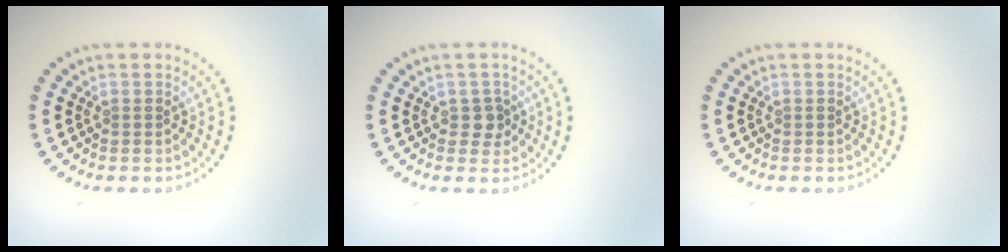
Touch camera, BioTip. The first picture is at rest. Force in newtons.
{"total": 1.3, "press": 1.2, "slide": 0.5}
{"total": 0.0}